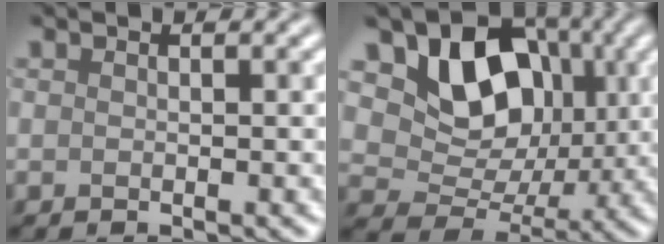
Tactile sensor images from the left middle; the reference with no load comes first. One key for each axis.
{"total": 8.5, "fx": 2.6, "fy": 6.5, "fz": 4.9, "tx": -0.072, "ty": -0.011, "tz": 0.035}